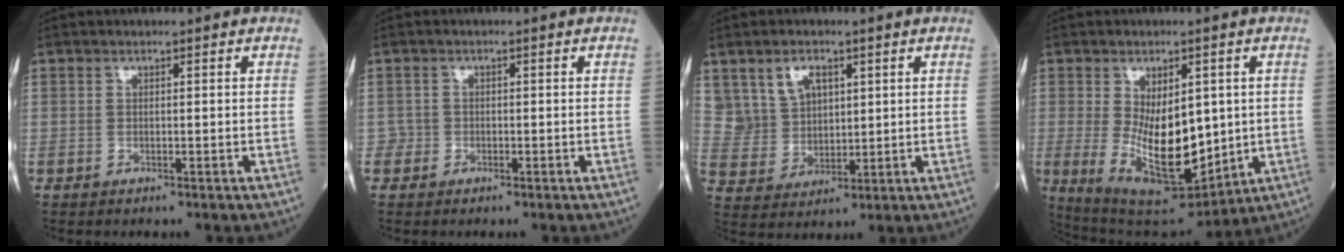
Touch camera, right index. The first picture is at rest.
{"total": 1.2, "force": [-0.5, 1.1, -0.2], "torque": [0.008, 0.008, -0.013]}
{"total": 7.0, "force": [3.6, 5.1, 3.1], "torque": [-0.062, 0.017, 0.080]}
{"total": 13.8, "force": [-0.6, 5.8, 12.5], "torque": [-0.214, -0.021, 0.010]}